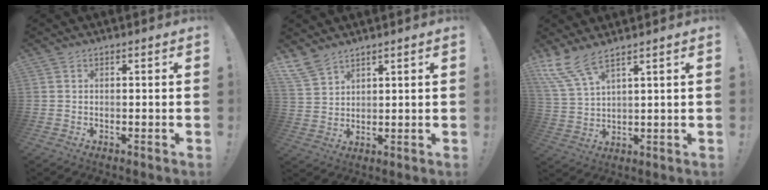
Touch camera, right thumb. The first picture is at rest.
{"total": 6.9, "force": [5.7, 2.8, 2.7], "torque": [-0.065, -0.024, 0.113]}
{"total": 8.3, "force": [6.3, 1.8, 5.0], "torque": [-0.116, -0.023, 0.125]}